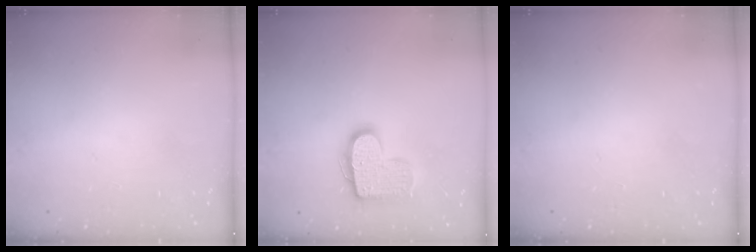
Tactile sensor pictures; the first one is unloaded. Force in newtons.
{"total": 13.5, "press": 13.5, "slide": 0.7}
{"total": 0.0}